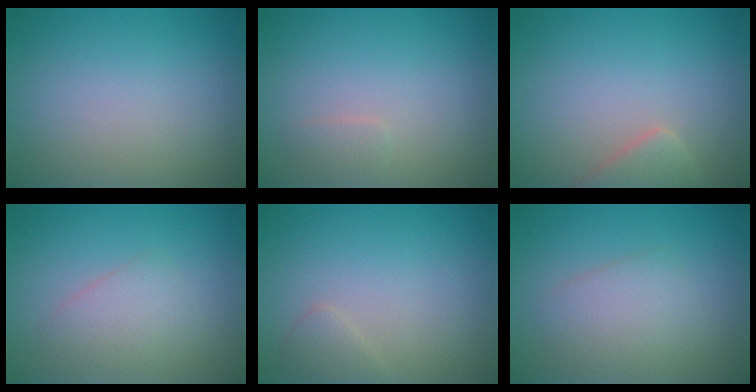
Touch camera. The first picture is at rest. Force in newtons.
{"total": 0.9, "press": 0.9, "slide": 0.0}
{"total": 2.1, "press": 2.1, "slide": 0.1}
{"total": 2.3, "press": 2.3, "slide": 0.1}
{"total": 1.1, "press": 1.1, "slide": 0.0}
{"total": 3.0, "press": 3.0, "slide": 0.1}